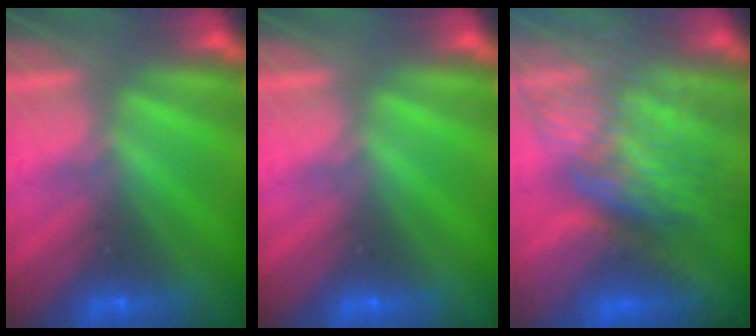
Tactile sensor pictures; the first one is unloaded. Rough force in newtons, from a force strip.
{"total": 0.0}
{"total": 8.8}